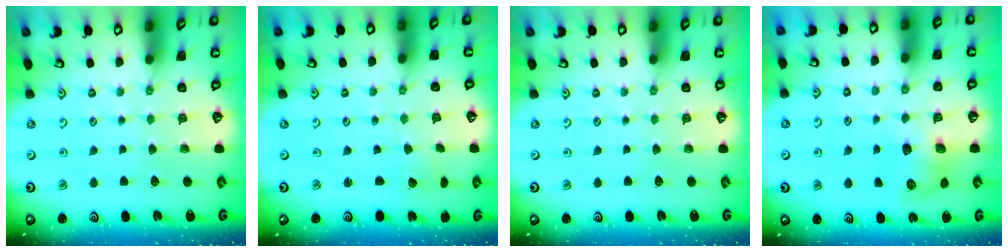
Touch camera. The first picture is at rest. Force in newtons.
{"total": 1.6, "press": 1.6, "slide": 0.0}
{"total": 0.0}
{"total": 7.4, "press": 7.4, "slide": 0.3}